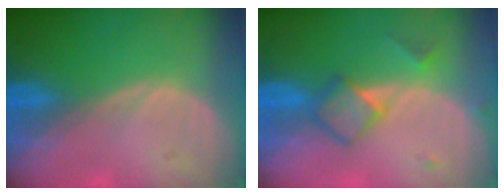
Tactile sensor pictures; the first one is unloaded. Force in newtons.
{"total": 4.9, "press": 4.7, "slide": 1.3}